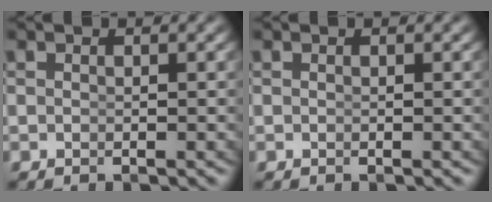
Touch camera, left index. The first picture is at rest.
{"total": 0.0}